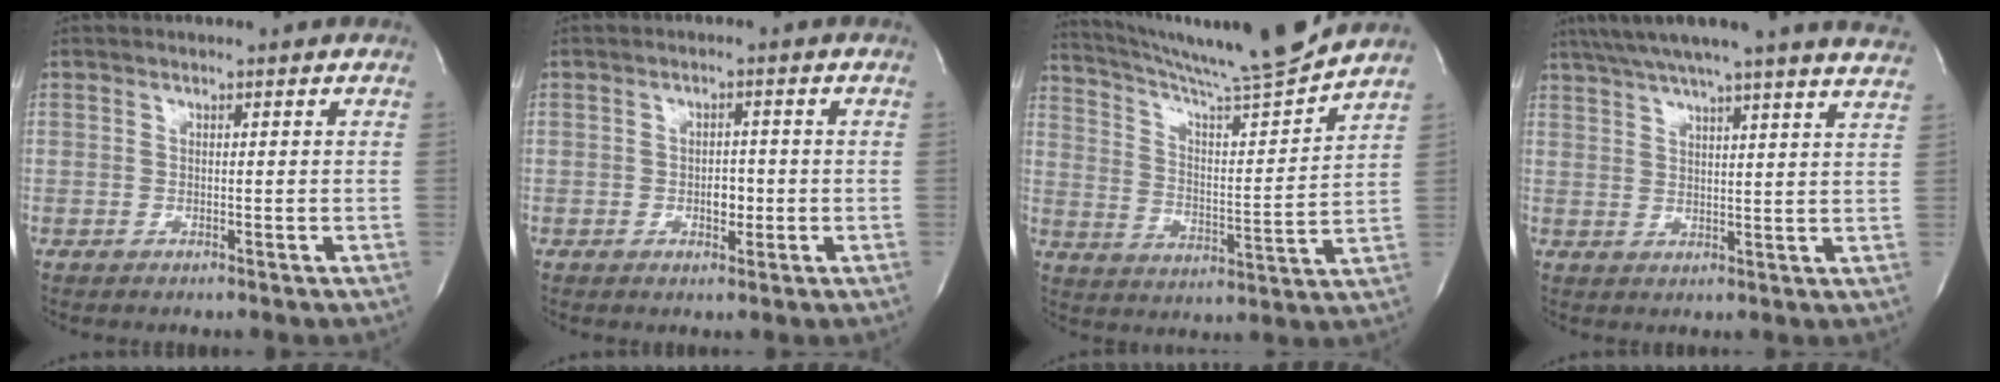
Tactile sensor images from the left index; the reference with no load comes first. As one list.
[{"total": 2.5, "force": [-0.6, 1.4, 1.9], "torque": [-0.027, 0.004, -0.006]}, {"total": 15.8, "force": [14.7, -2.0, 5.5], "torque": [-0.099, -0.035, 0.231]}, {"total": 22.6, "force": [19.9, 0.0, 10.5], "torque": [-0.177, -0.003, 0.252]}]